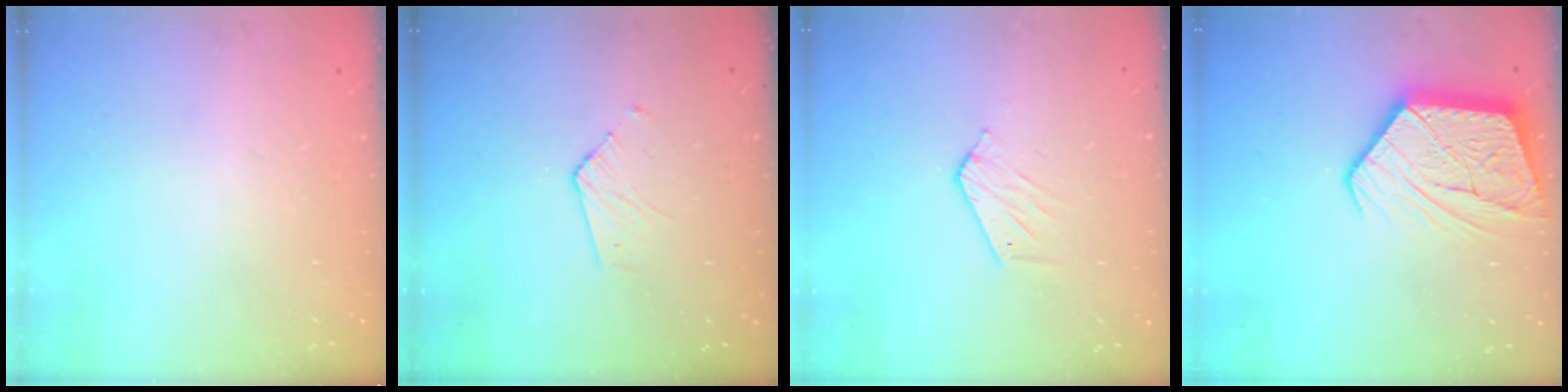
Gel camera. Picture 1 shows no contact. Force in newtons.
{"total": 3.2, "press": 3.1, "slide": 0.3}
{"total": 4.4, "press": 4.4, "slide": 0.3}
{"total": 17.9, "press": 17.8, "slide": 1.6}